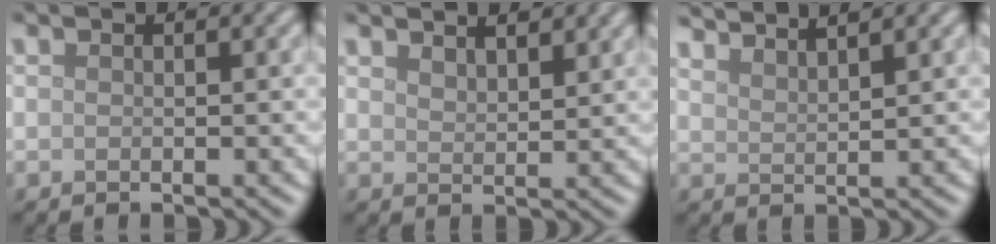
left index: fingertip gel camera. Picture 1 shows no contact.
{"total": 2.9, "force": [2.5, 0.8, 1.2], "torque": [-0.018, 0.003, 0.040]}
{"total": 4.4, "force": [4.0, 0.9, 1.5], "torque": [-0.001, 0.014, 0.041]}